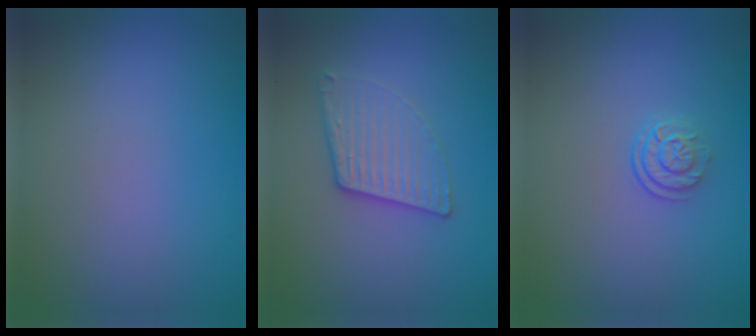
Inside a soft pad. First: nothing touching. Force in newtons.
{"total": 3.2, "press": 2.8, "slide": 1.6}
{"total": 2.4, "press": 1.7, "slide": 1.6}